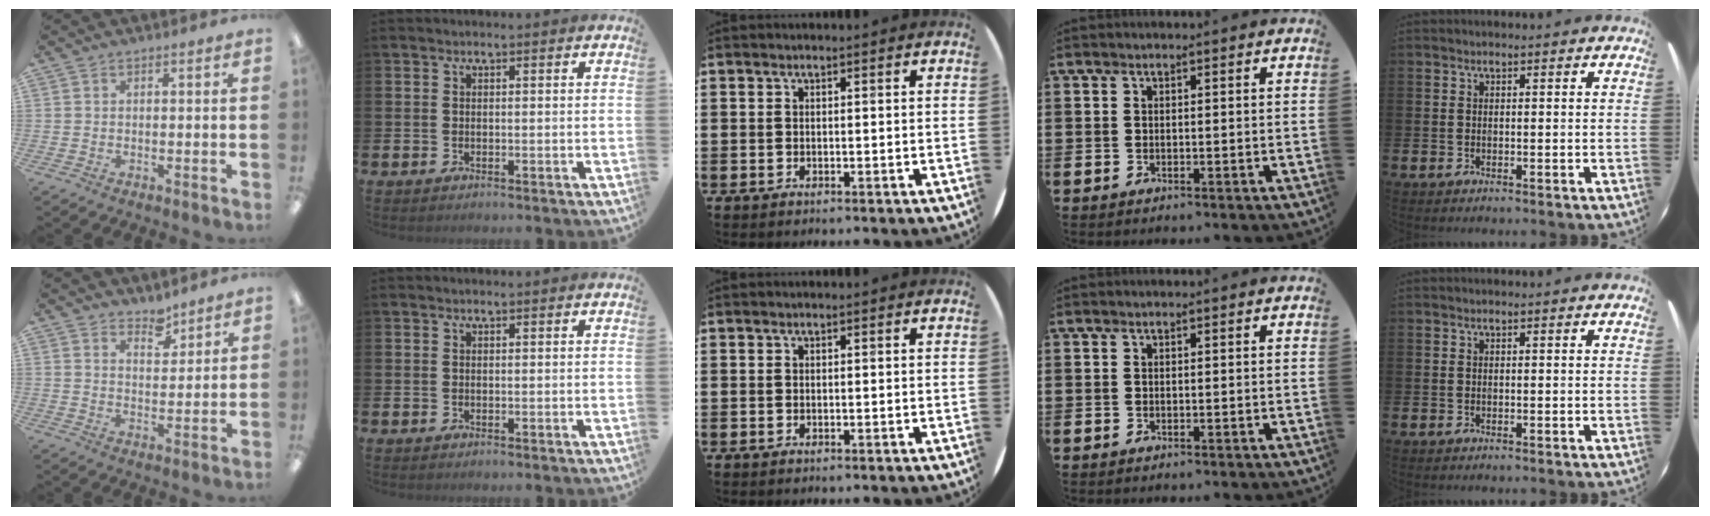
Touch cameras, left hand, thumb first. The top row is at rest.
{"thumb": {"total": 4.7, "force": [4.3, 1.7, 0.8], "torque": [-0.002, -0.031, 0.076]}}